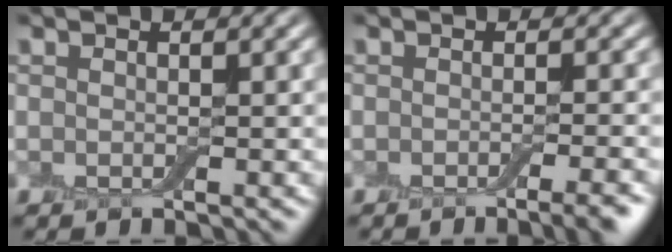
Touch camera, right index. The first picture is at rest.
{"total": 3.7, "force": [-2.4, 0.8, 2.7], "torque": [-0.023, 0.001, -0.035]}